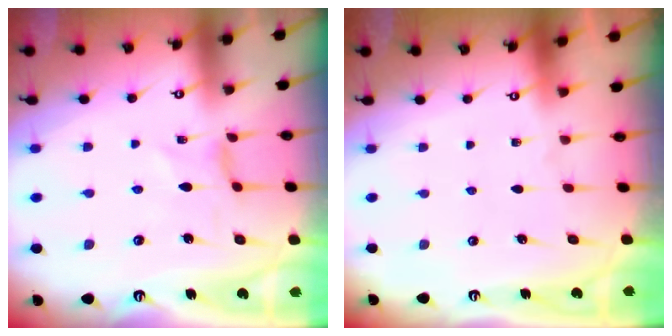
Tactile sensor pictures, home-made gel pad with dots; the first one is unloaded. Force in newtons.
{"total": 0.0}